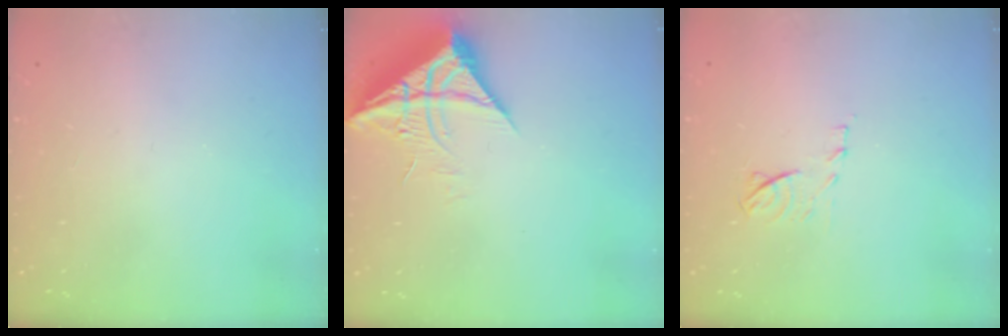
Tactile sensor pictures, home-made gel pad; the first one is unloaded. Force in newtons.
{"total": 10.3, "press": 10.3, "slide": 1.1}
{"total": 7.6, "press": 7.6, "slide": 0.7}